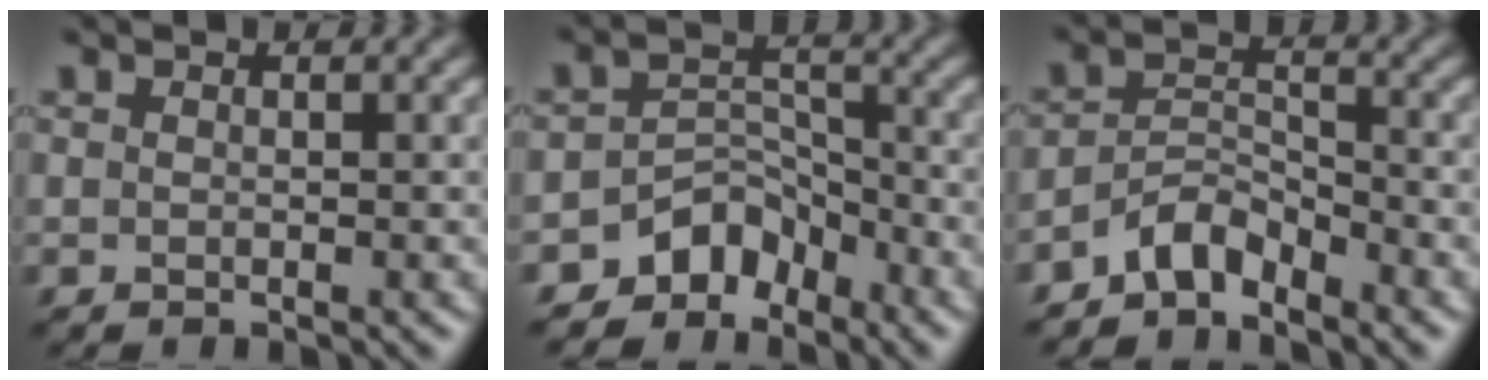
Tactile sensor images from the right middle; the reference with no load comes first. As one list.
[{"total": 4.3, "force": [-3.4, 2.5, 0.9], "torque": [0.001, 0.006, -0.064]}, {"total": 3.2, "force": [-2.7, 1.1, 1.1], "torque": [-0.019, 0.011, -0.058]}]